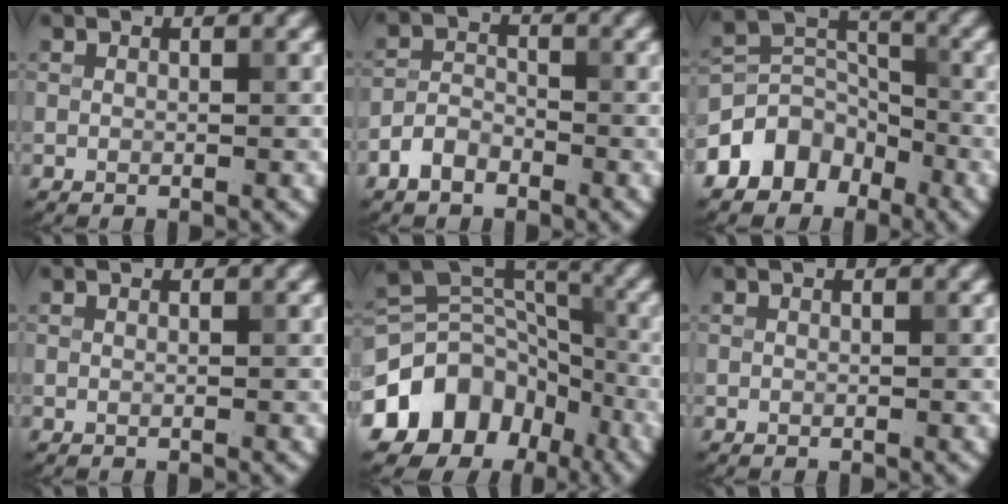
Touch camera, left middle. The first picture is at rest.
{"total": 2.8, "force": [-1.9, 1.7, 1.3], "torque": [-0.021, 0.007, -0.043]}
{"total": 6.0, "force": [-3.5, 4.3, 2.1], "torque": [-0.022, 0.004, -0.079]}
{"total": 0.0}
{"total": 12.6, "force": [-6.4, 9.8, 4.7], "torque": [-0.106, 0.011, -0.109]}
{"total": 0.0}